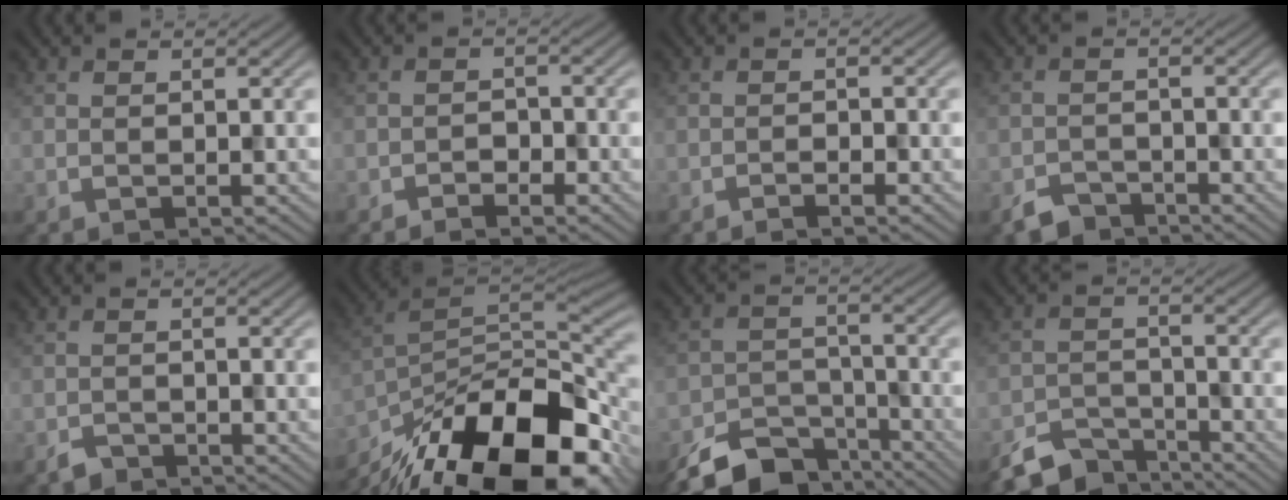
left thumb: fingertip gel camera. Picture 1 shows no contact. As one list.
[{"total": 1.9, "force": [-1.5, 1.0, 0.8], "torque": [-0.010, 0.003, -0.030]}, {"total": 1.3, "force": [-1.0, 0.3, 0.8], "torque": [-0.011, 0.001, -0.019]}, {"total": 2.9, "force": [-2.5, 1.3, 0.7], "torque": [-0.011, -0.001, -0.054]}, {"total": 1.6, "force": [-1.4, 0.7, 0.3], "torque": [-0.005, 0.000, -0.030]}, {"total": 19.8, "force": [-12.6, 8.4, 12.7], "torque": [-0.238, -0.029, -0.203]}, {"total": 9.1, "force": [-7.1, 4.4, 3.7], "torque": [-0.063, -0.014, -0.121]}, {"total": 6.1, "force": [-5.2, 2.3, 2.1], "torque": [-0.036, -0.009, -0.102]}]